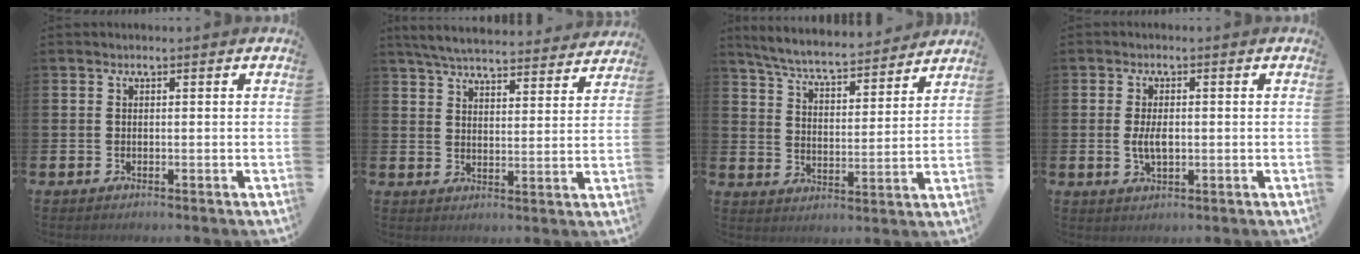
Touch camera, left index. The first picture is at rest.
{"total": 6.0, "force": [5.8, 0.8, 1.2], "torque": [-0.044, -0.039, 0.103]}
{"total": 6.4, "force": [6.1, 0.7, 1.8], "torque": [-0.067, -0.045, 0.105]}
{"total": 3.2, "force": [0.0, 1.7, 2.8], "torque": [-0.045, 0.001, -0.004]}